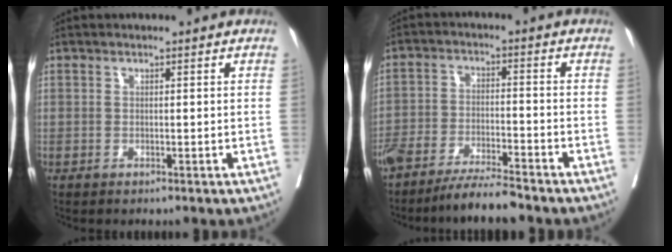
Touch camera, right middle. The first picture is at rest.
{"total": 8.4, "force": [-7.4, 0.5, 4.0], "torque": [-0.065, -0.015, -0.130]}